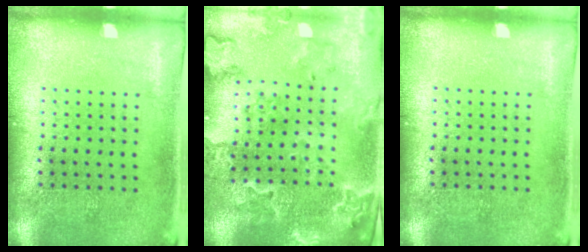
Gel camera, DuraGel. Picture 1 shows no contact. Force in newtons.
{"total": 2.0, "press": 2.0, "slide": 0.2}
{"total": 0.0}